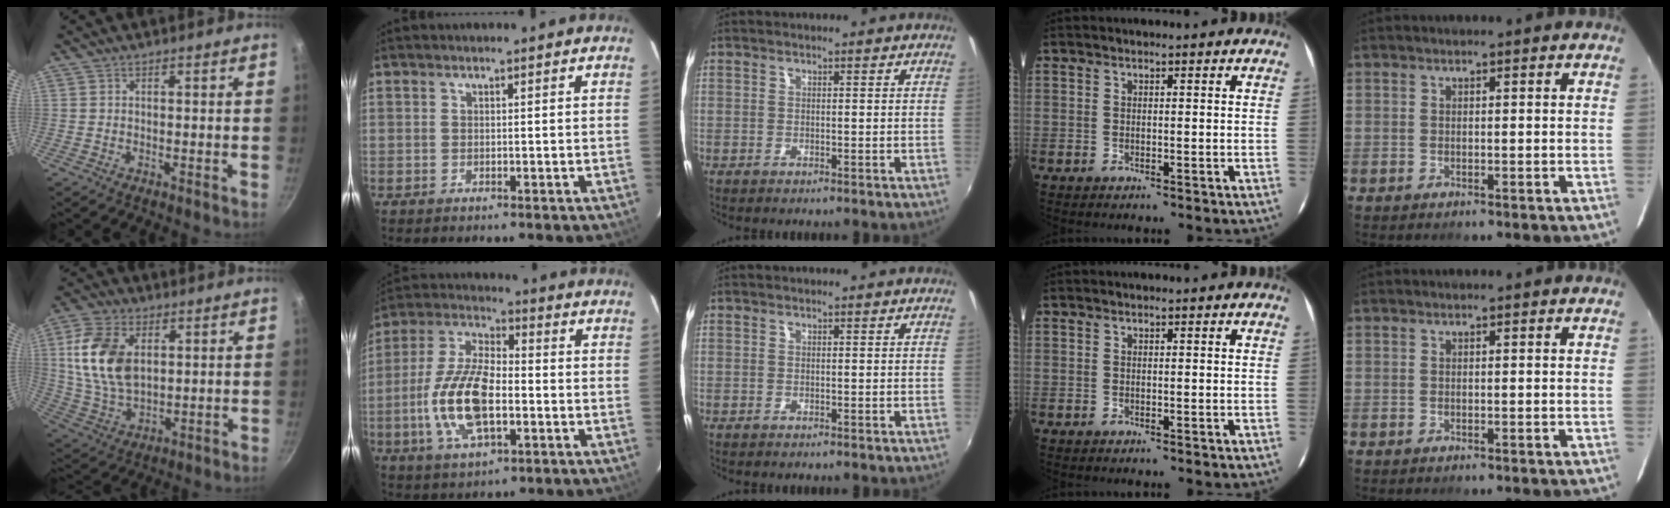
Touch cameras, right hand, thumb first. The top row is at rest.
{"thumb": {"total": 14.3, "force": [3.3, 8.9, 10.7], "torque": [-0.195, -0.011, 0.070]}, "index": {"total": 15.3, "force": [-3.5, 6.6, 13.3], "torque": [-0.282, 0.002, -0.067]}}